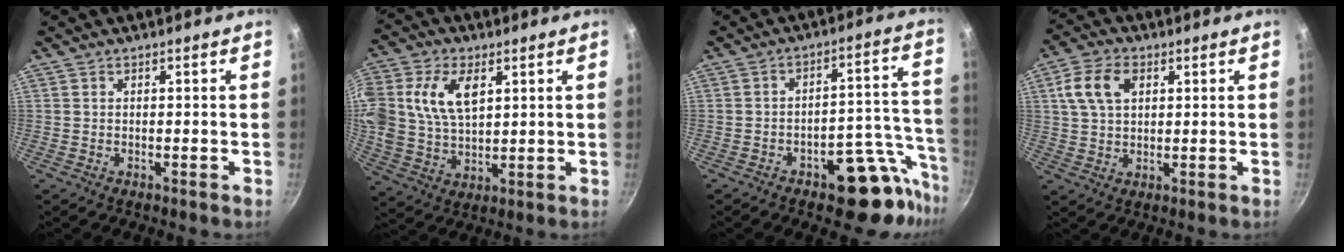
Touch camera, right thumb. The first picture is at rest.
{"total": 16.2, "force": [4.8, 10.2, 11.6], "torque": [-0.244, -0.005, 0.091]}
{"total": 13.6, "force": [-8.7, 5.6, 8.8], "torque": [-0.061, 0.095, -0.118]}
{"total": 8.6, "force": [2.8, 5.5, 5.9], "torque": [-0.110, 0.007, 0.050]}